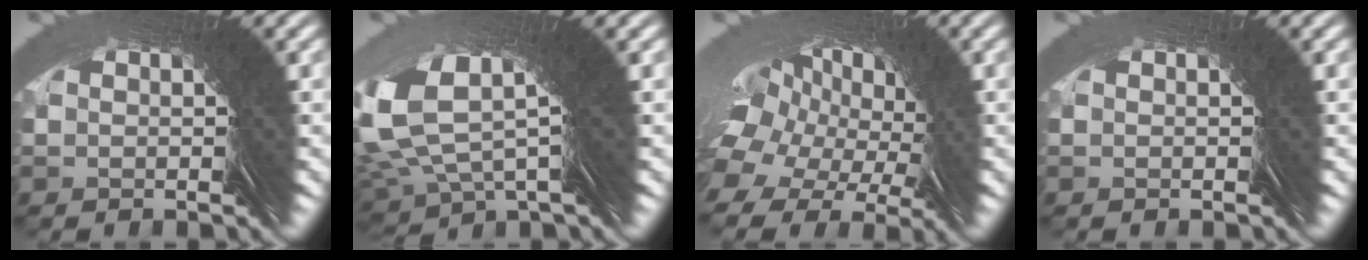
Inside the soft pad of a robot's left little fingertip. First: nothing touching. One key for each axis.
{"total": 4.1, "fx": 1.3, "fy": 1.9, "fz": 3.3, "tx": -0.091, "ty": 0.006, "tz": 0.019}
{"total": 6.5, "fx": 2.9, "fy": 4.7, "fz": 3.5, "tx": -0.032, "ty": 0.024, "tz": 0.024}
{"total": 0.0}